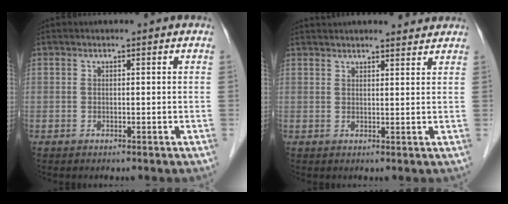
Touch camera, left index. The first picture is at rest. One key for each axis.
{"total": 7.4, "fx": 7.0, "fy": 1.2, "fz": 2.2, "tx": -0.027, "ty": 0.022, "tz": 0.085}